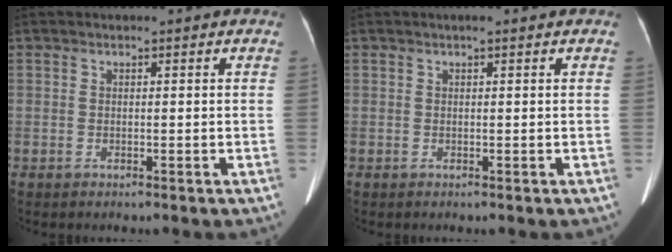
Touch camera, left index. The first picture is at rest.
{"total": 0.6, "force": [0.3, 0.0, 0.5], "torque": [-0.011, 0.004, 0.006]}